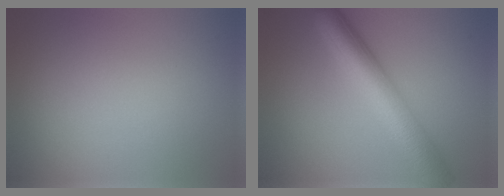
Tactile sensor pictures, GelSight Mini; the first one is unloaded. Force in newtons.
{"total": 7.6, "press": 7.6, "slide": 0.1}